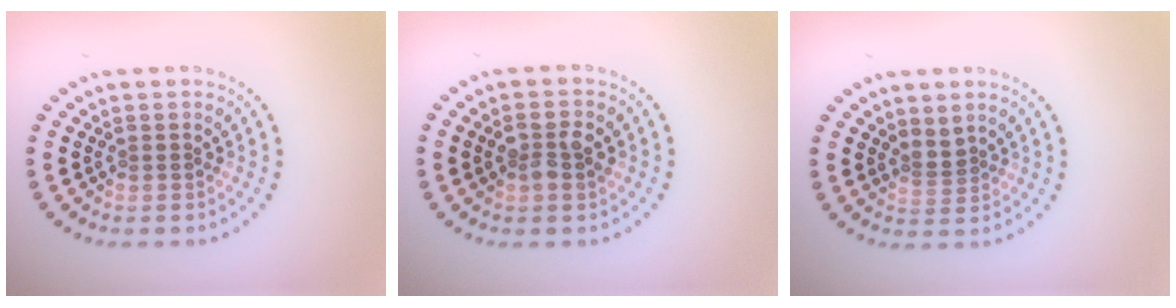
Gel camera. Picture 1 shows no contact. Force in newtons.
{"total": 2.7, "press": 2.7, "slide": 0.3}
{"total": 1.3, "press": 0.9, "slide": 0.9}